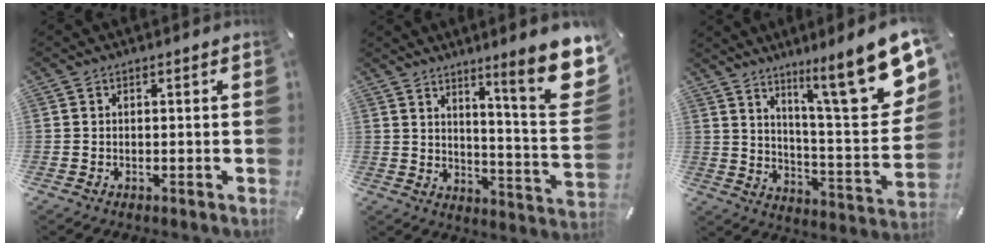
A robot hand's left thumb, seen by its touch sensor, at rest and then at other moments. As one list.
[{"total": 14.3, "force": [8.5, 2.0, 11.3], "torque": [-0.157, -0.073, 0.130]}, {"total": 19.1, "force": [12.2, 3.7, 14.2], "torque": [-0.203, -0.103, 0.184]}]